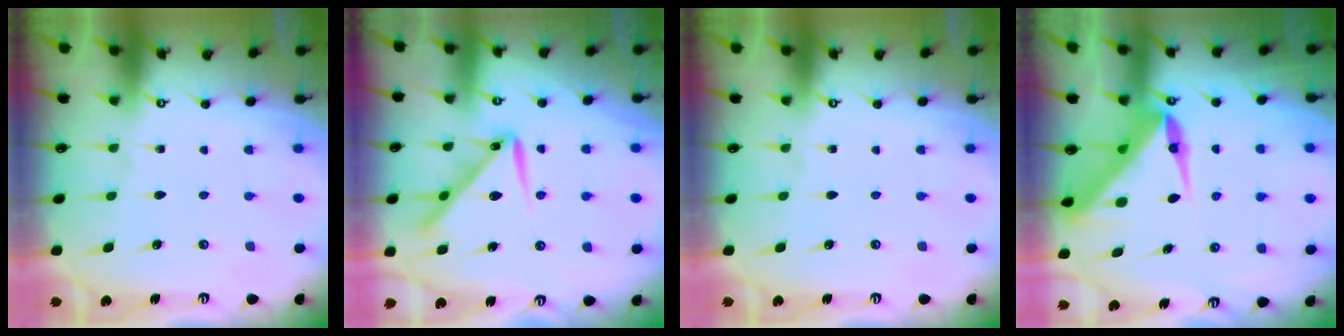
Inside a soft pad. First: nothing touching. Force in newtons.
{"total": 11.2, "press": 11.2, "slide": 0.6}
{"total": 0.0}
{"total": 7.7, "press": 7.7, "slide": 0.5}